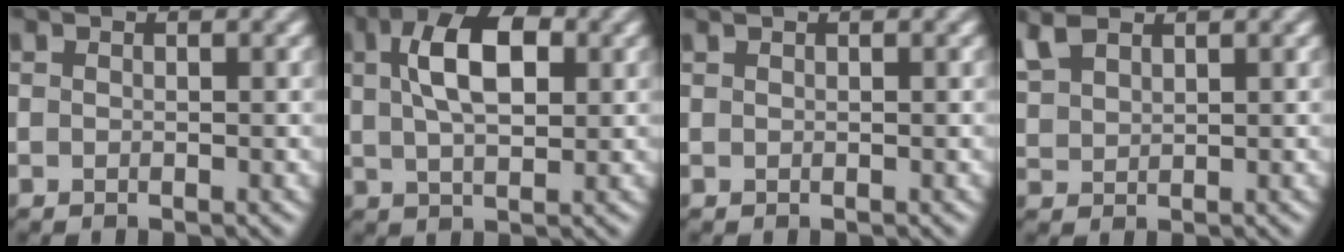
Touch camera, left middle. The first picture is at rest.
{"total": 6.2, "force": [2.1, 3.0, 5.0], "torque": [-0.094, 0.015, 0.033]}
{"total": 0.0}
{"total": 3.0, "force": [2.3, 1.3, 1.3], "torque": [-0.041, 0.011, 0.051]}